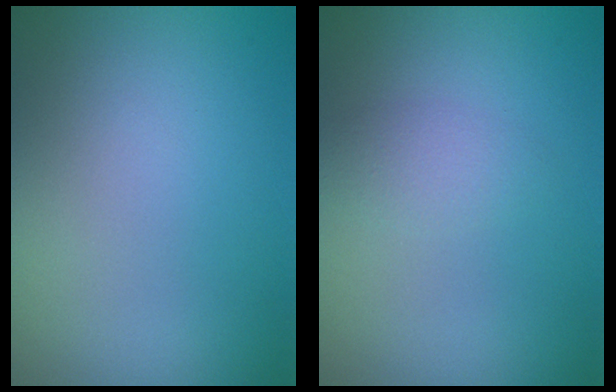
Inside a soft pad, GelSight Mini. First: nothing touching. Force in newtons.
{"total": 1.6, "press": 1.6, "slide": 0.0}